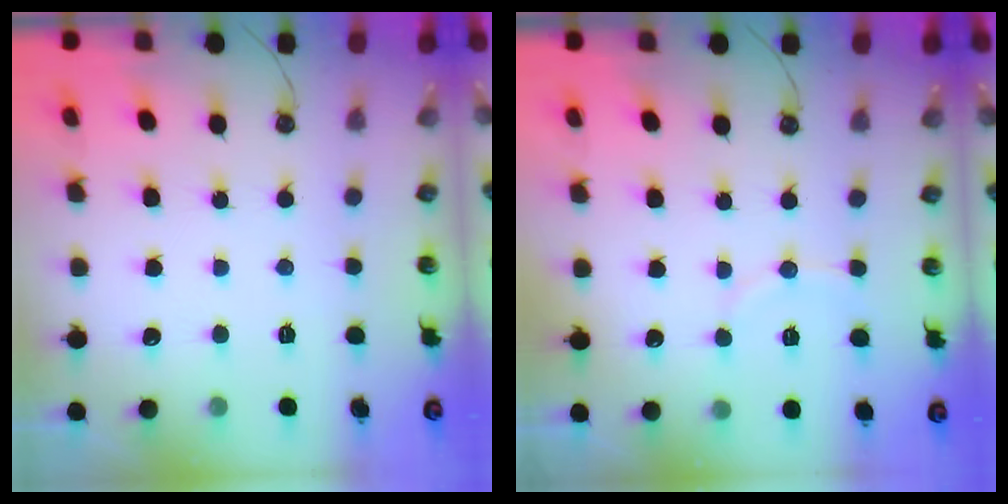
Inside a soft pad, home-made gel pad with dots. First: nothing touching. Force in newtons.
{"total": 6.0, "press": 5.5, "slide": 2.5}